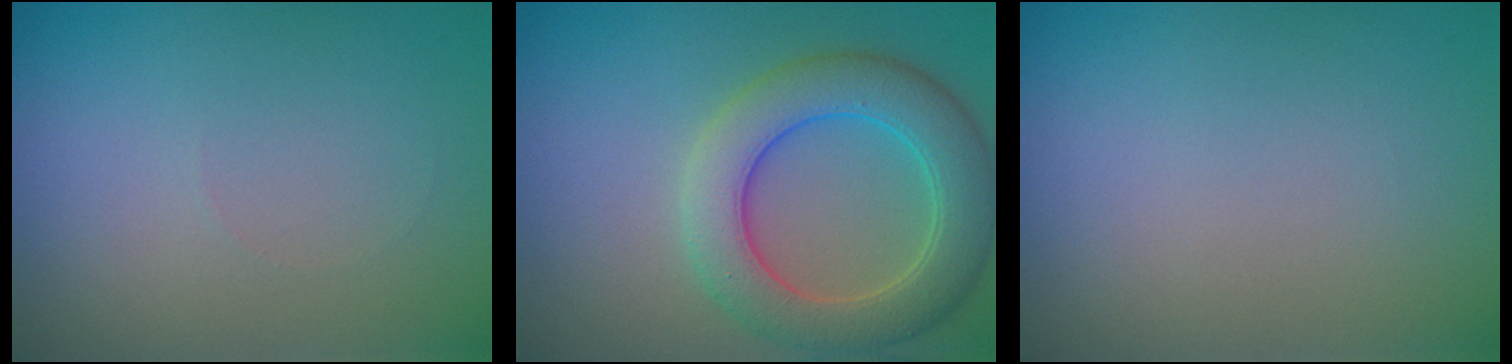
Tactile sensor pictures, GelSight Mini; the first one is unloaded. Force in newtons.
{"total": 6.7, "press": 6.7, "slide": 0.2}
{"total": 0.0}